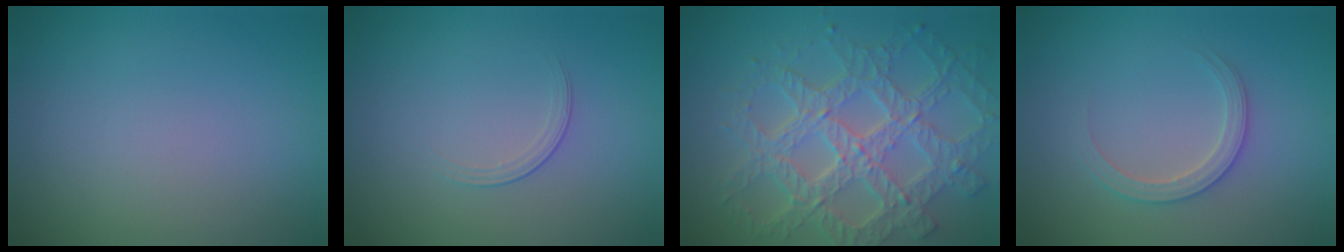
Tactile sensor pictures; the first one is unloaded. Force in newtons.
{"total": 1.3, "press": 0.5, "slide": 1.2}
{"total": 7.8, "press": 5.8, "slide": 5.3}
{"total": 2.2, "press": 2.2, "slide": 0.2}